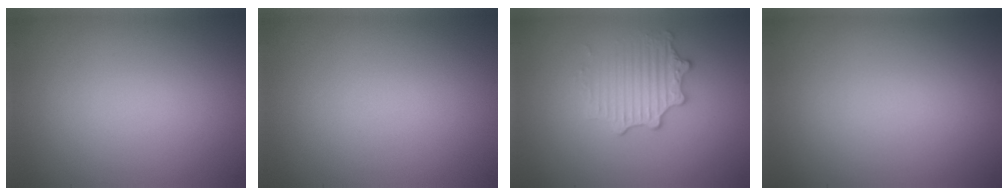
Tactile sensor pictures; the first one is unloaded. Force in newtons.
{"total": 0.0}
{"total": 2.9, "press": 2.8, "slide": 0.7}
{"total": 0.0}